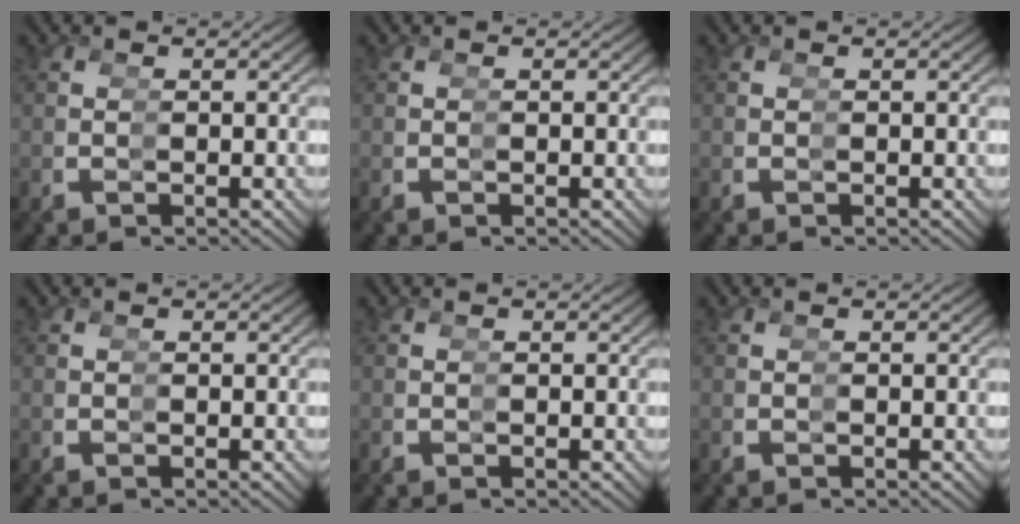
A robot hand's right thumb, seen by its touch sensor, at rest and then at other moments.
{"total": 0.0}
{"total": 0.0}
{"total": 0.0}
{"total": 0.0}
{"total": 0.0}